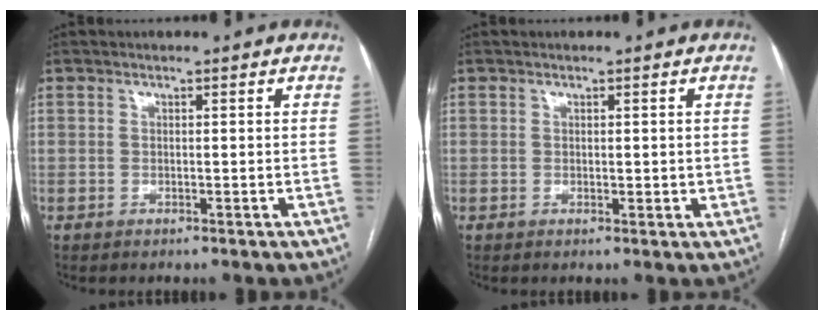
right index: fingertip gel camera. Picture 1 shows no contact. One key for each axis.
{"total": 1.5, "fx": 0.2, "fy": 0.9, "fz": 1.1, "tx": -0.012, "ty": -0.002, "tz": 0.006}